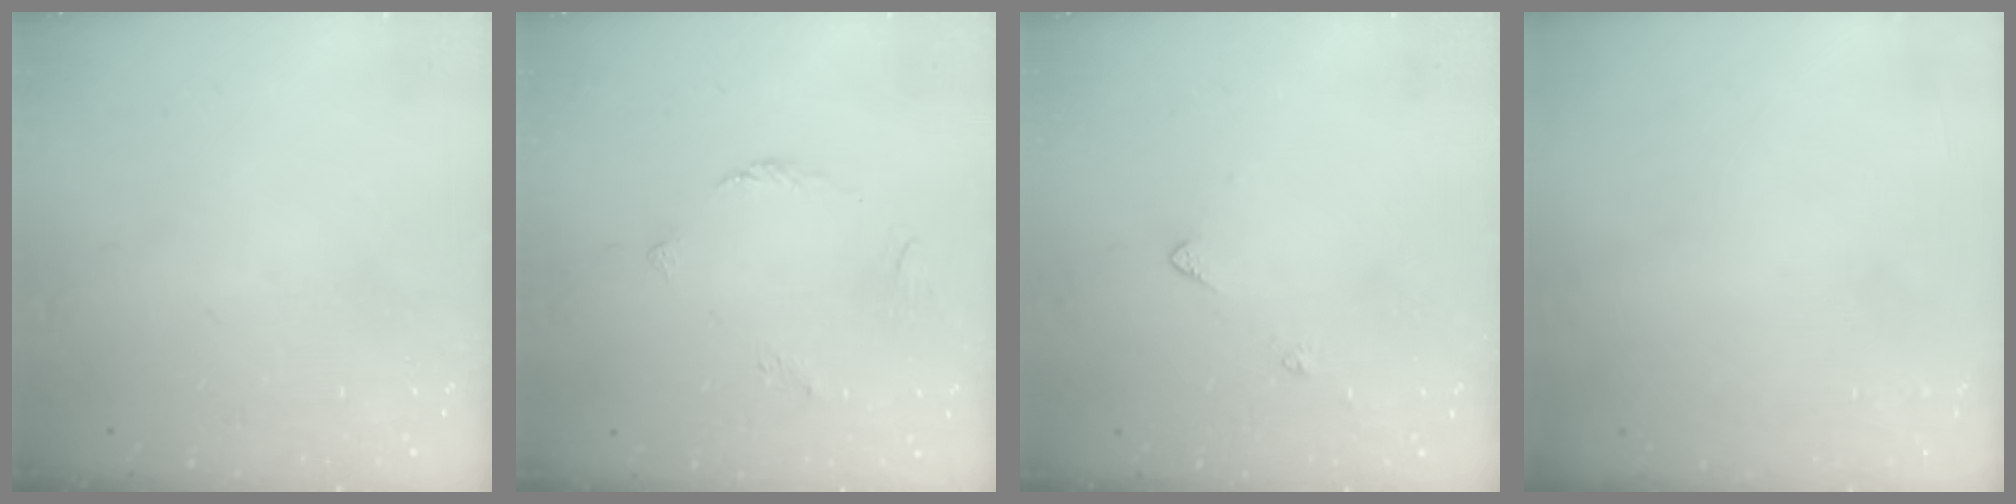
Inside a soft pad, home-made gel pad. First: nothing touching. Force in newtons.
{"total": 3.0, "press": 3.0, "slide": 0.6}
{"total": 5.5, "press": 5.5, "slide": 0.7}
{"total": 2.0, "press": 2.0, "slide": 0.1}